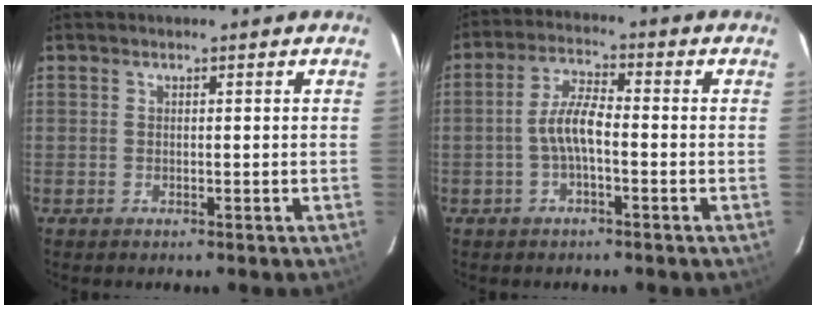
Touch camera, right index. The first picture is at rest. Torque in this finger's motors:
{"motor_torque": [0.62, -0.48, 0.46, 0.13]}